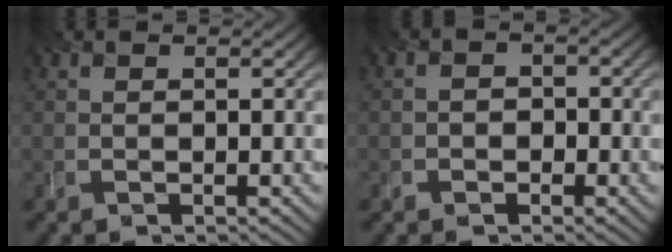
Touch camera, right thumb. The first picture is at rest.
{"total": 1.4, "force": [-0.7, 1.2, 0.2], "torque": [0.012, 0.001, -0.016]}